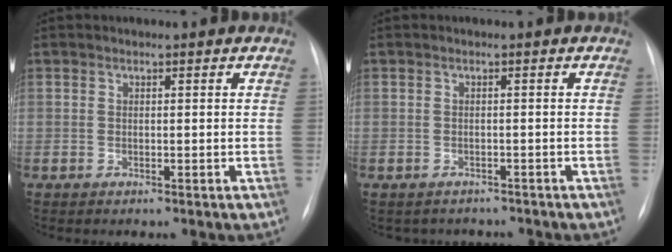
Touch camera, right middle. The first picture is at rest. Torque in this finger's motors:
{"motor_torque": [-0.31, -0.10, -0.06, -0.01]}